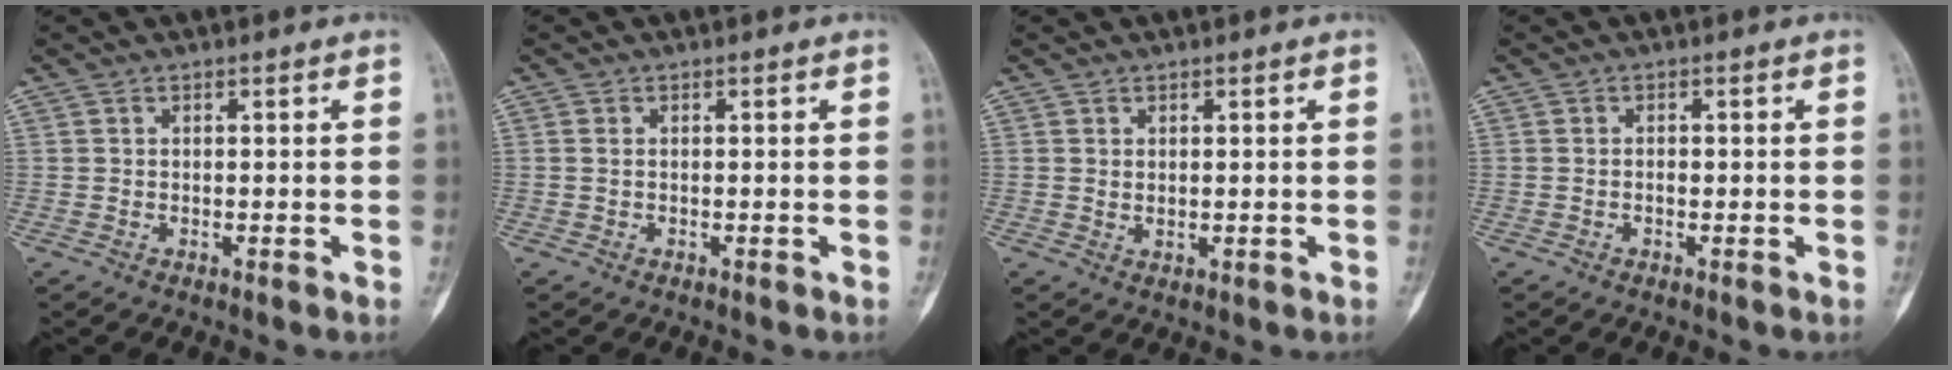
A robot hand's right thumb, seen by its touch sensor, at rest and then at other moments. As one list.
[{"total": 0.7, "force": [0.2, 0.5, 0.5], "torque": [-0.012, 0.002, 0.005]}, {"total": 1.1, "force": [0.6, 0.5, 0.8], "torque": [-0.009, -0.007, 0.015]}, {"total": 0.8, "force": [-0.1, 0.5, 0.6], "torque": [-0.009, 0.002, -0.002]}]